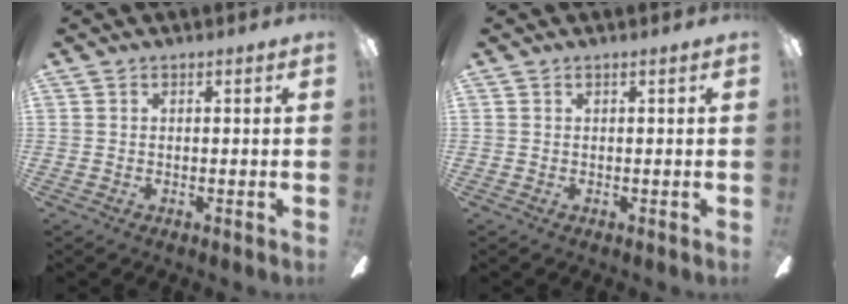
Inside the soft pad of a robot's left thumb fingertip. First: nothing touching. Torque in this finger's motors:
{"motor_torque": [0.01, 0.04, -0.09, 0.04, 0.00]}